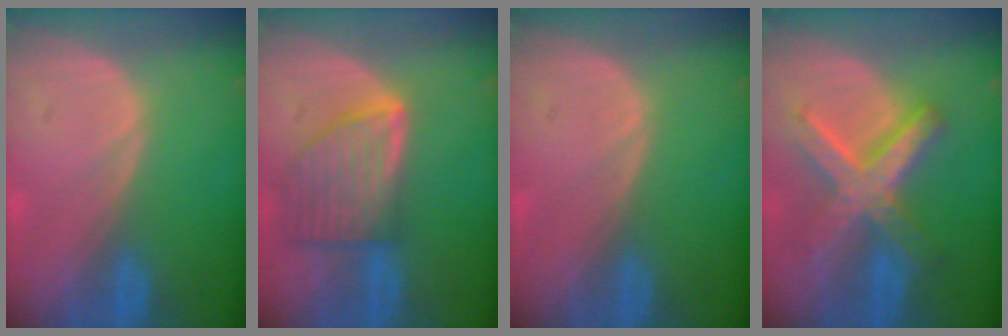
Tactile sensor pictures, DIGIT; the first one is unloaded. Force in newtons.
{"total": 8.0, "press": 7.1, "slide": 3.6}
{"total": 0.0}
{"total": 9.0, "press": 9.0, "slide": 0.6}